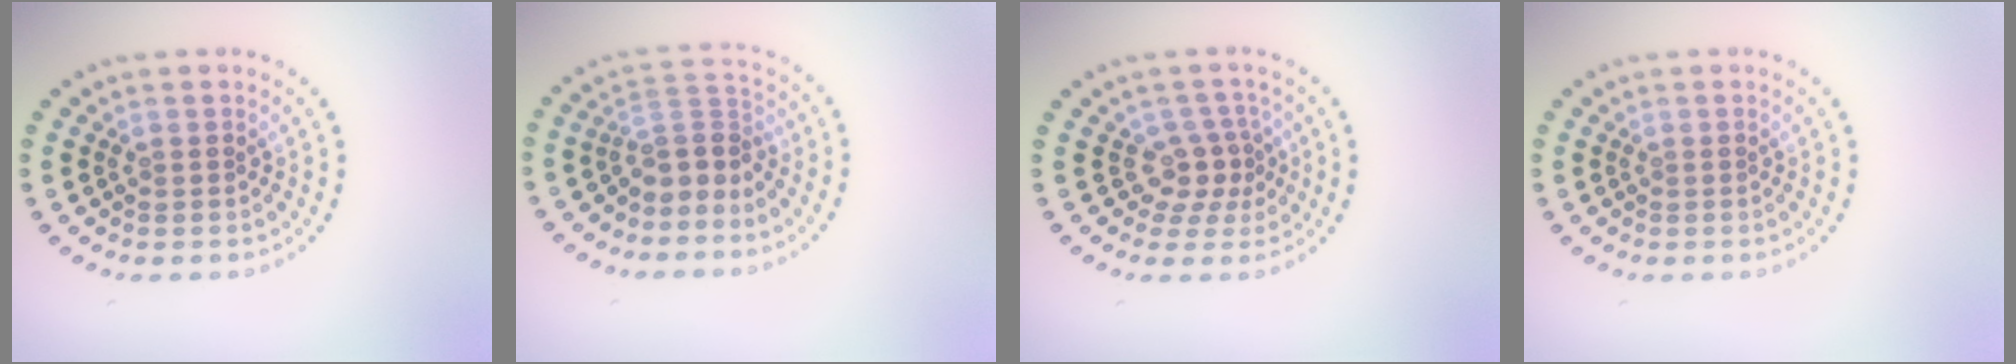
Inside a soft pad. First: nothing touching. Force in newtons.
{"total": 3.0, "press": 2.1, "slide": 2.1}
{"total": 2.8, "press": 2.1, "slide": 1.9}
{"total": 0.0}